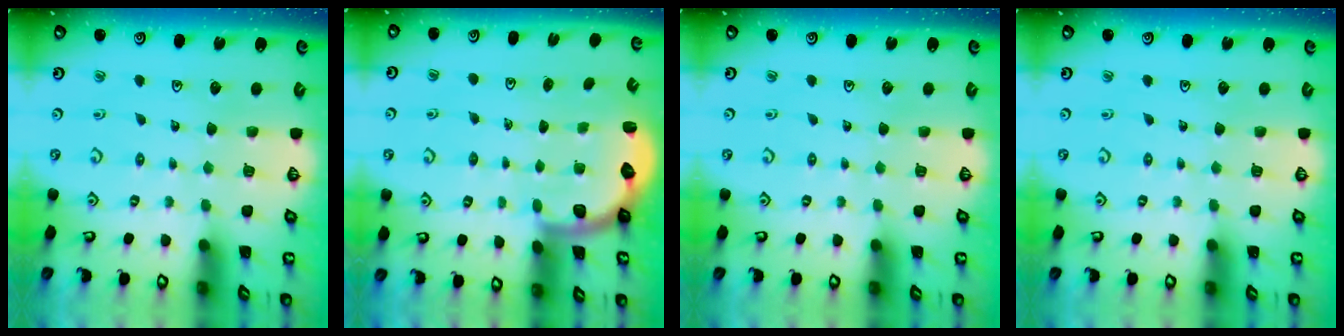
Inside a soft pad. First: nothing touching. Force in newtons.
{"total": 2.6, "press": 2.3, "slide": 1.2}
{"total": 0.0}
{"total": 0.0}